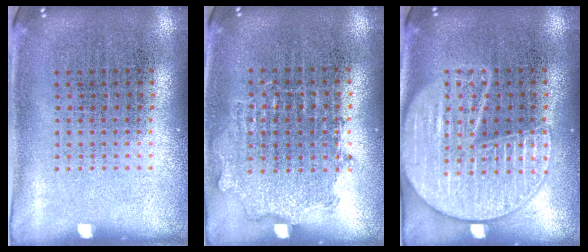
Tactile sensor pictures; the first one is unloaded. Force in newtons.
{"total": 0.9, "press": 0.9, "slide": 0.3}
{"total": 2.5, "press": 2.5, "slide": 0.2}